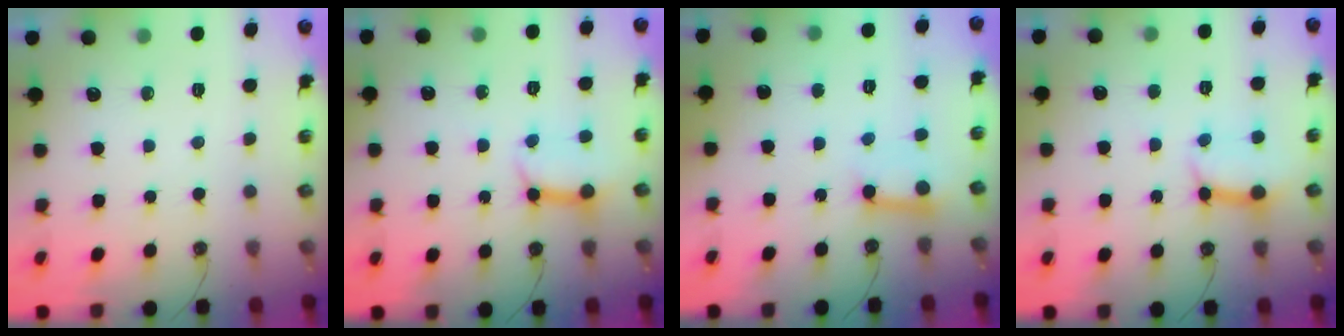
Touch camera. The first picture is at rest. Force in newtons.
{"total": 9.1, "press": 9.1, "slide": 0.9}
{"total": 8.7, "press": 8.7, "slide": 0.5}
{"total": 11.0, "press": 10.9, "slide": 1.1}